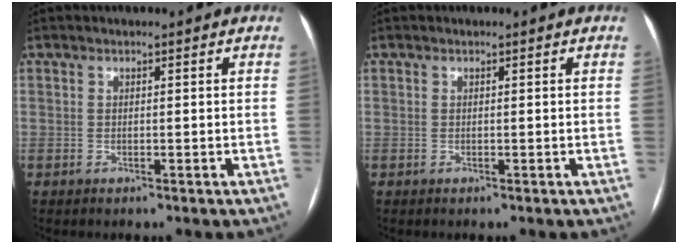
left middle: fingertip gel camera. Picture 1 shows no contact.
{"total": 0.0}